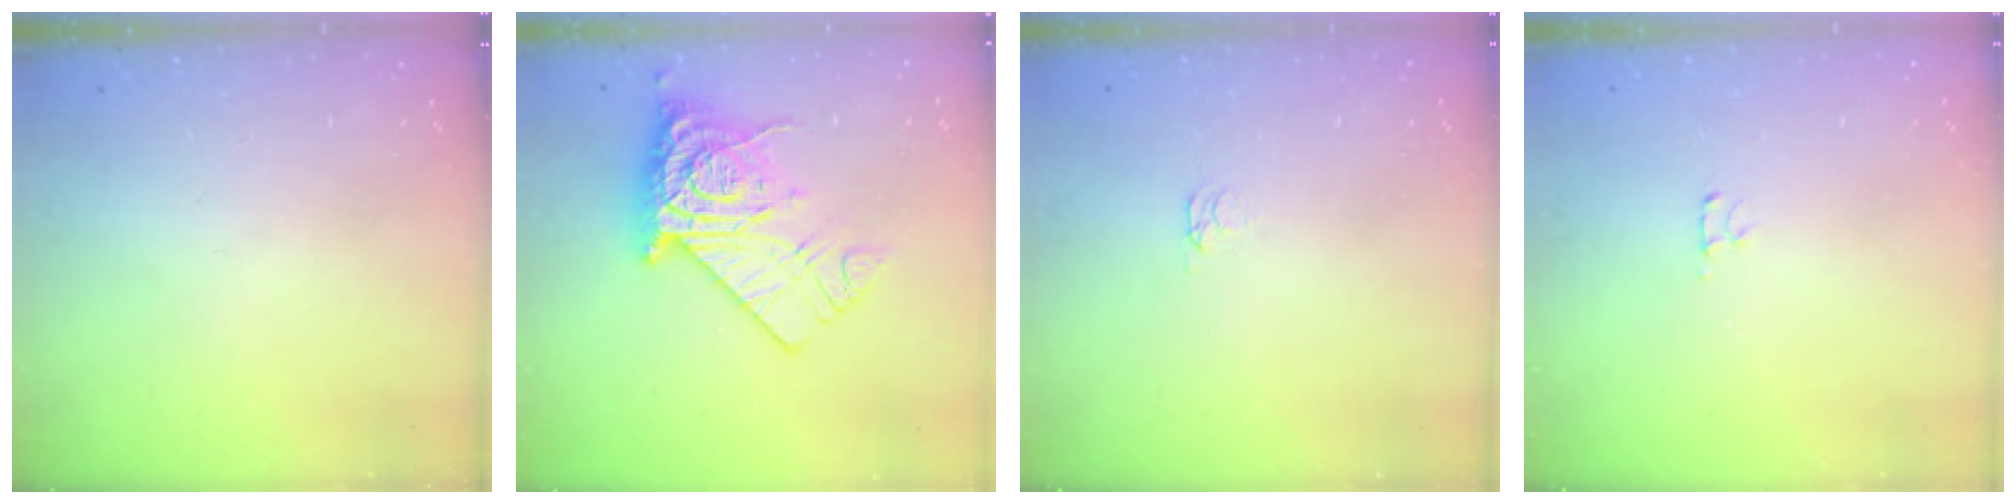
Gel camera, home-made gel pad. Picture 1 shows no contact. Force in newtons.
{"total": 12.2, "press": 12.1, "slide": 1.4}
{"total": 1.6, "press": 1.6, "slide": 0.4}
{"total": 2.5, "press": 2.4, "slide": 0.3}